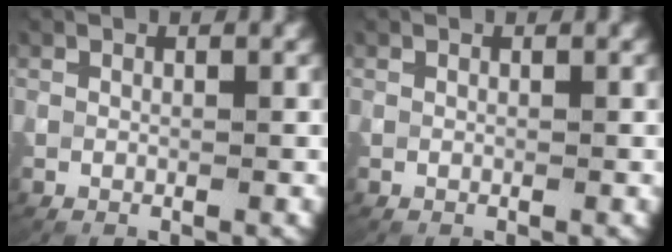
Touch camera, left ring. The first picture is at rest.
{"total": 0.0}